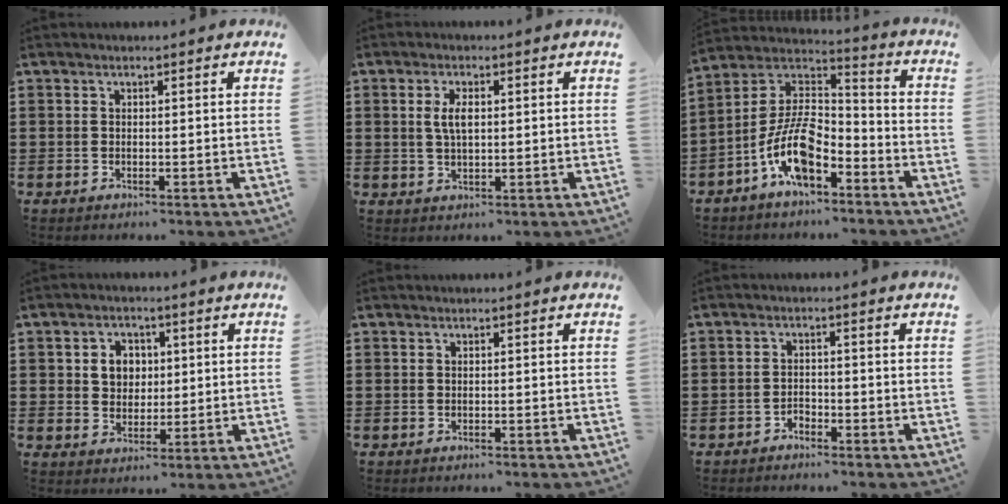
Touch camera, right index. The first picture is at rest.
{"total": 3.7, "force": [0.6, 1.3, 3.4], "torque": [-0.069, 0.007, 0.008]}
{"total": 11.1, "force": [-5.9, 4.7, 8.2], "torque": [-0.191, -0.001, -0.118]}
{"total": 4.1, "force": [0.8, 3.5, 2.0], "torque": [-0.045, 0.009, 0.009]}
{"total": 0.0}
{"total": 1.6, "force": [-1.5, 0.6, 0.2], "torque": [-0.009, 0.002, -0.032]}